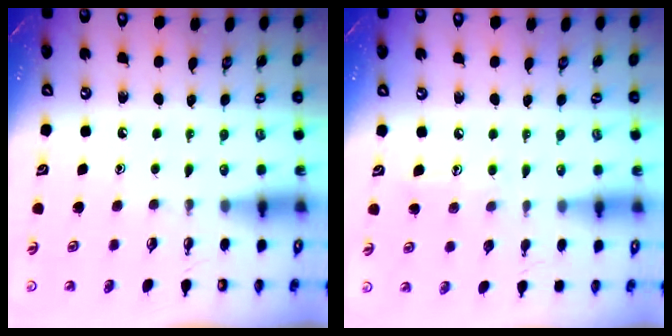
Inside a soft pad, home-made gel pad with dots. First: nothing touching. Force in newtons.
{"total": 6.3, "press": 6.3, "slide": 0.5}